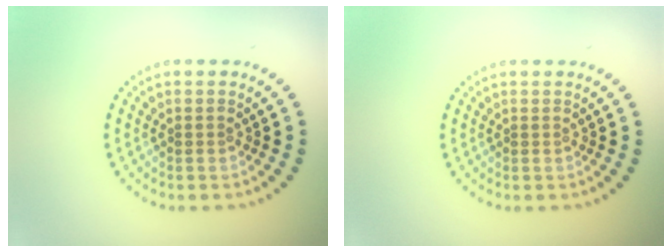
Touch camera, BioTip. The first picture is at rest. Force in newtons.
{"total": 0.0}